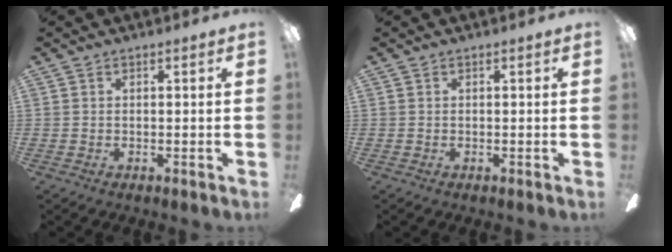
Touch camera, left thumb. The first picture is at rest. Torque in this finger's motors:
{"motor_torque": [0.00, 0.00, 0.01, -0.01, 0.00]}